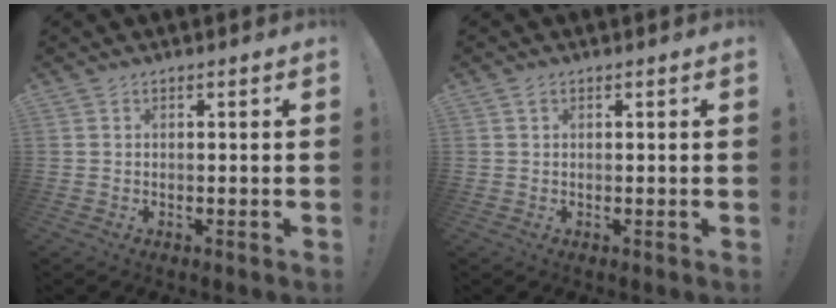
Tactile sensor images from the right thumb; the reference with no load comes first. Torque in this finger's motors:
{"motor_torque": [0.41, 0.32, 0.16, -0.06, 0.00]}